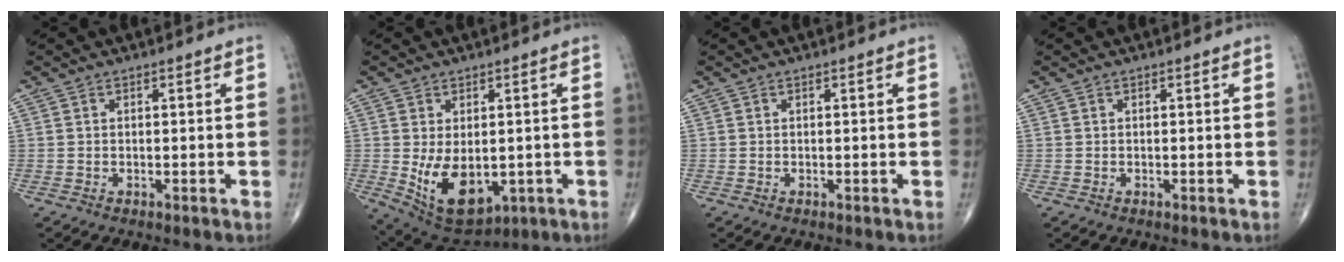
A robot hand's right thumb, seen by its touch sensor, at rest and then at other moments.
{"total": 11.7, "force": [-1.8, 6.9, 9.3], "torque": [-0.141, -0.014, -0.003]}
{"total": 0.0}
{"total": 0.0}